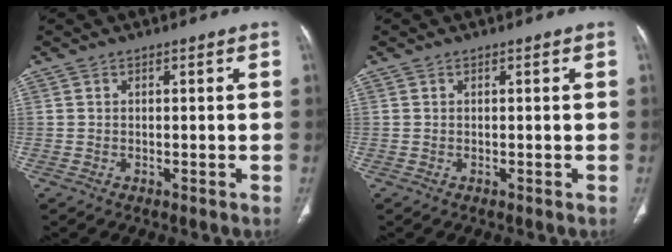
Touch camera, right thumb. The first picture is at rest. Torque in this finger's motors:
{"motor_torque": [0.09, 0.09, 0.07, -0.07, 0.04]}